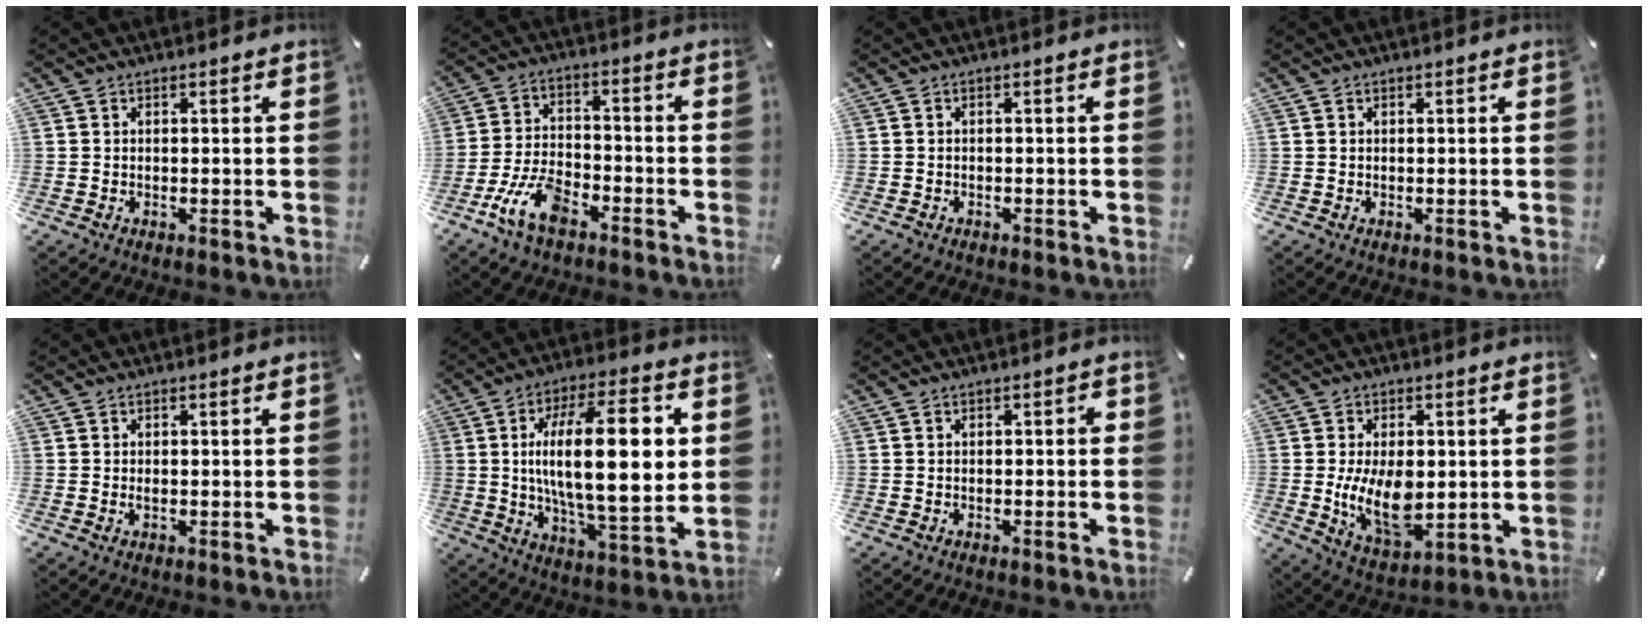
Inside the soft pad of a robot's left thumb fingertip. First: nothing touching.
{"total": 10.9, "force": [-6.9, 5.0, 6.8], "torque": [-0.146, 0.030, -0.130]}
{"total": 0.7, "force": [-0.6, 0.4, 0.2], "torque": [-0.003, 0.001, -0.013]}
{"total": 0.0}
{"total": 0.9, "force": [0.0, 0.4, 0.8], "torque": [-0.016, 0.001, -0.001]}
{"total": 22.9, "force": [3.5, 8.3, 21.0], "torque": [-0.362, -0.010, 0.039]}
{"total": 1.1, "force": [-0.3, 0.6, 0.9], "torque": [-0.016, 0.004, -0.008]}
{"total": 12.3, "force": [-0.2, 7.3, 9.9], "torque": [-0.182, -0.019, -0.002]}